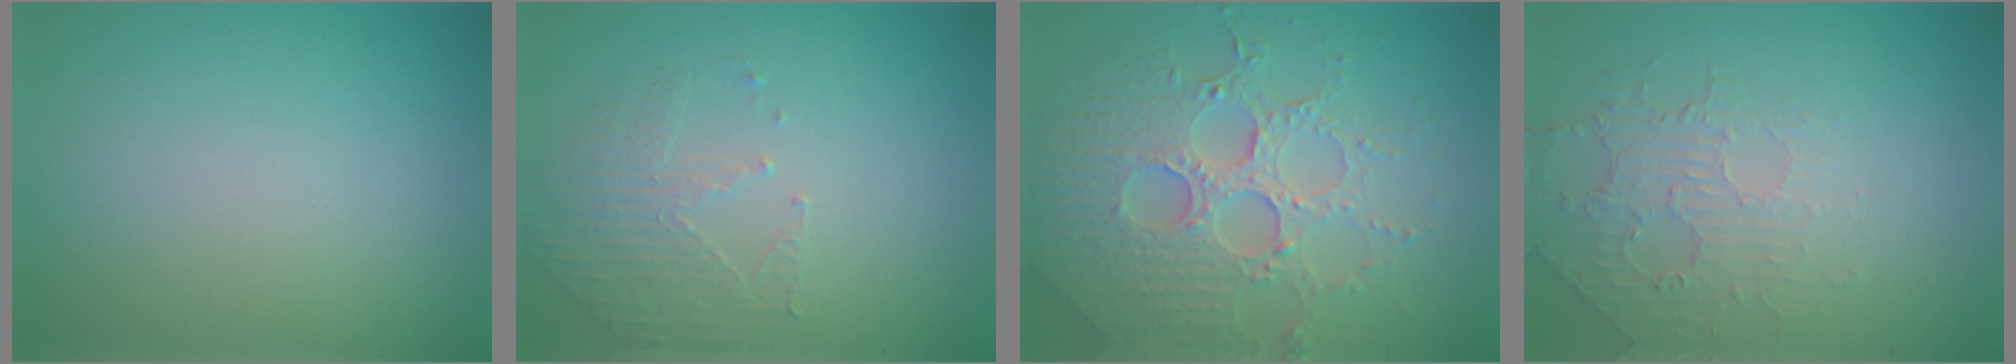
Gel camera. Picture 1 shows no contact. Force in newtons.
{"total": 1.8, "press": 1.1, "slide": 1.4}
{"total": 6.6, "press": 5.3, "slide": 4.1}
{"total": 2.1, "press": 1.2, "slide": 1.7}